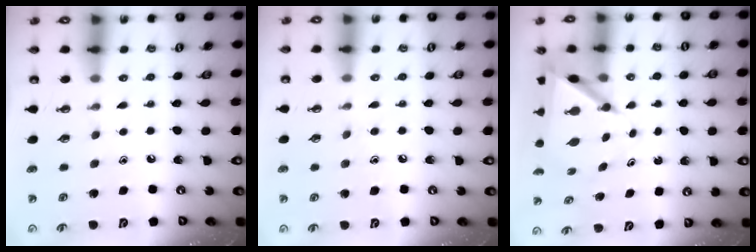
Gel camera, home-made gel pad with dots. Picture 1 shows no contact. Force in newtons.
{"total": 4.4, "press": 4.4, "slide": 0.6}
{"total": 6.8, "press": 6.8, "slide": 0.7}